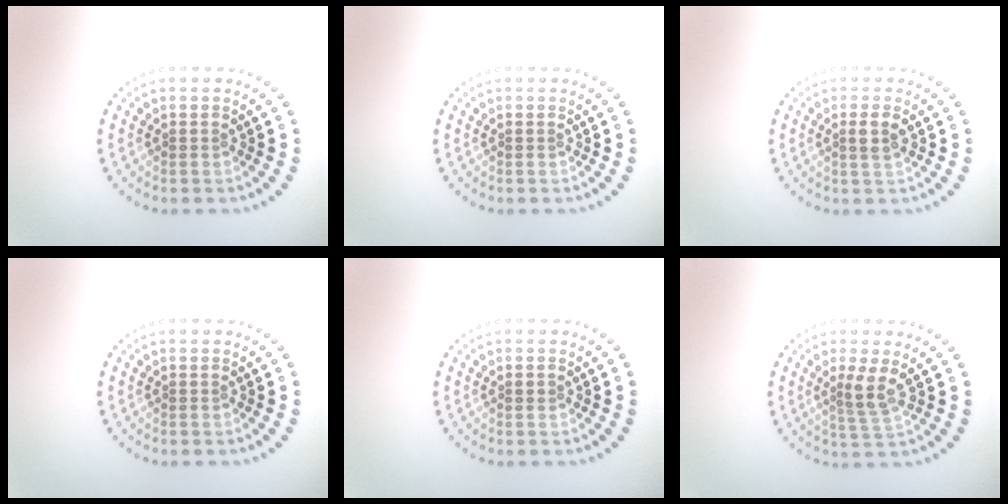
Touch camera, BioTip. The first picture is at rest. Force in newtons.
{"total": 0.0}
{"total": 1.7, "press": 1.4, "slide": 0.8}
{"total": 0.0}
{"total": 0.6, "press": 0.6, "slide": 0.1}
{"total": 2.5, "press": 1.9, "slide": 1.6}